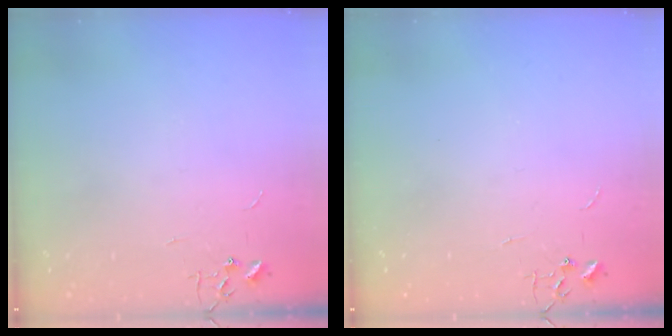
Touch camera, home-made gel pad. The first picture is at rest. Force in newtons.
{"total": 0.0}